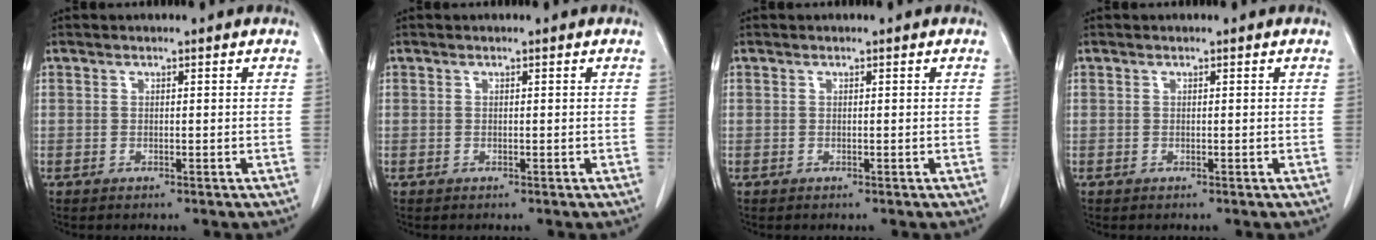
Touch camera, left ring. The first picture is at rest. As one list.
[{"total": 0.0}, {"total": 0.0}, {"total": 0.0}]